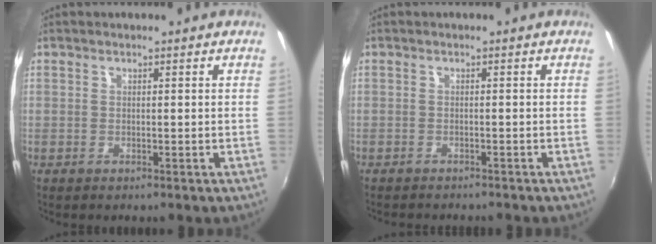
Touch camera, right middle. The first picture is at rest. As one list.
[{"total": 3.1, "force": [-2.9, 0.7, 0.9], "torque": [-0.026, -0.013, -0.045]}]